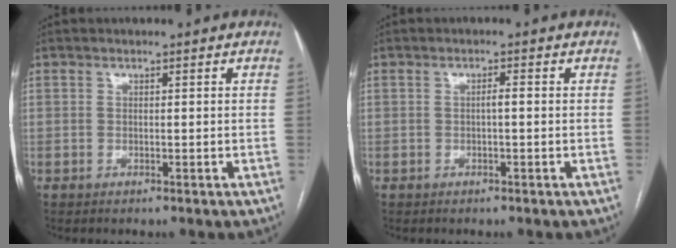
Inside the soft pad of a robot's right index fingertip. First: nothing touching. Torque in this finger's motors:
{"motor_torque": [0.29, -0.01, 0.00, 0.04]}